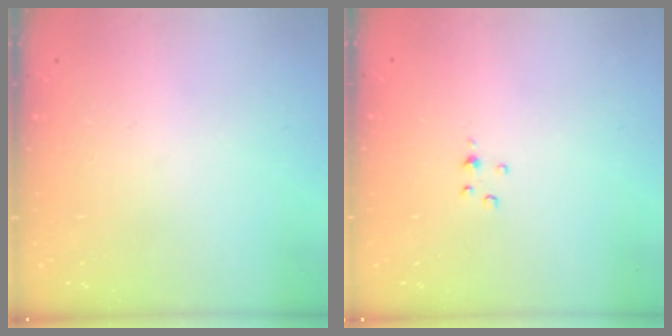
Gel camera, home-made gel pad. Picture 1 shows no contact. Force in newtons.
{"total": 2.5, "press": 2.5, "slide": 0.3}